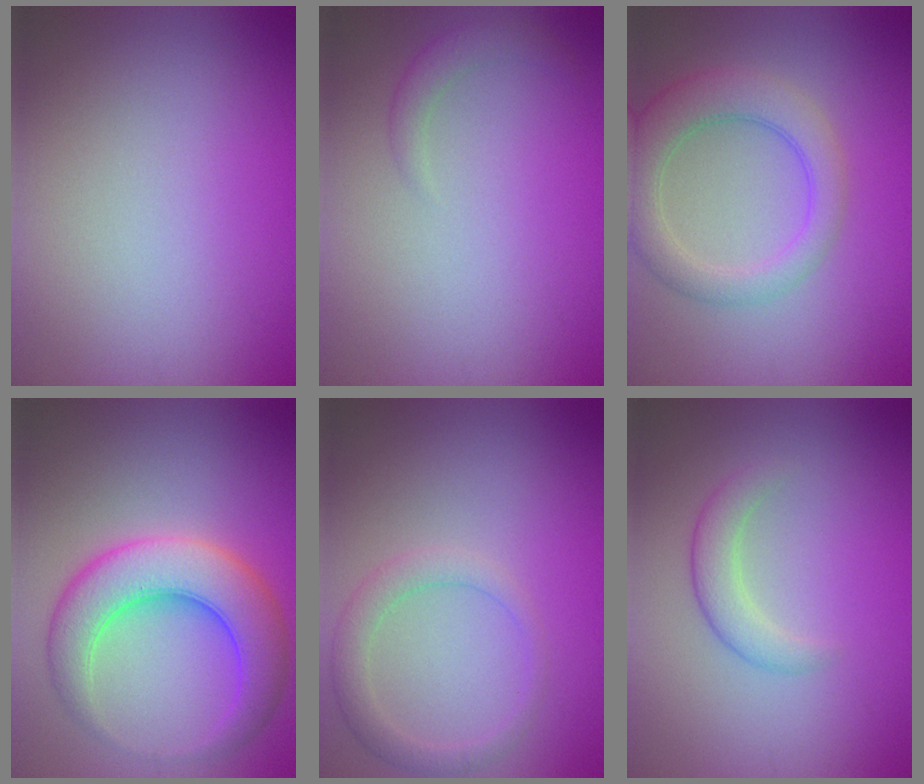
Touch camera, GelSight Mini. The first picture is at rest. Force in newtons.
{"total": 1.5, "press": 1.5, "slide": 0.1}
{"total": 4.9, "press": 4.9, "slide": 0.4}
{"total": 7.5, "press": 7.5, "slide": 0.2}
{"total": 2.4, "press": 2.4, "slide": 0.1}
{"total": 2.4, "press": 2.4, "slide": 0.2}